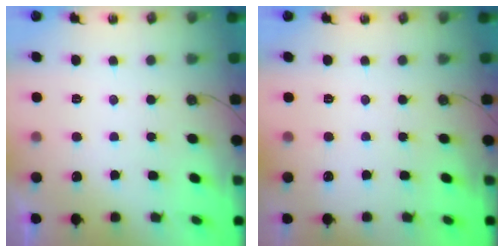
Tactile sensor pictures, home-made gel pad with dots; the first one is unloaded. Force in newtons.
{"total": 0.0}